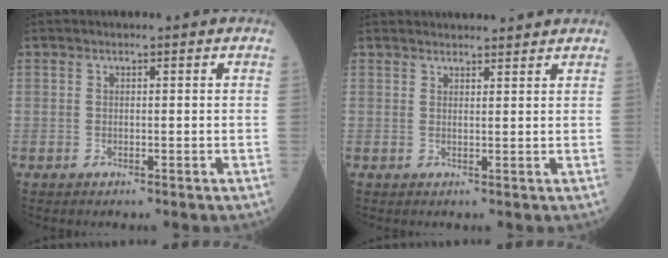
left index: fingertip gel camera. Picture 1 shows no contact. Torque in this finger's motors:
{"motor_torque": [0.21, -1.93, 0.31, 0.07]}